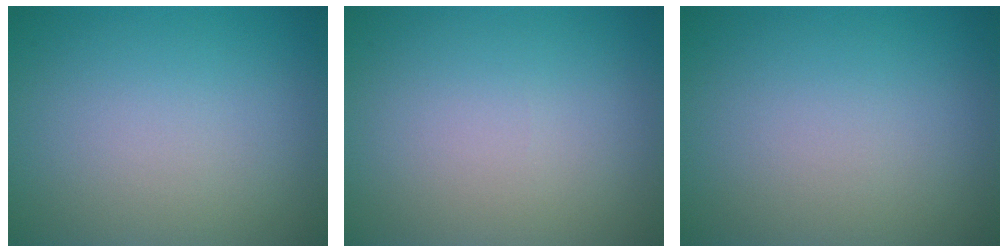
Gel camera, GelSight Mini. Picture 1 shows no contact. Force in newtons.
{"total": 0.0}
{"total": 0.0}